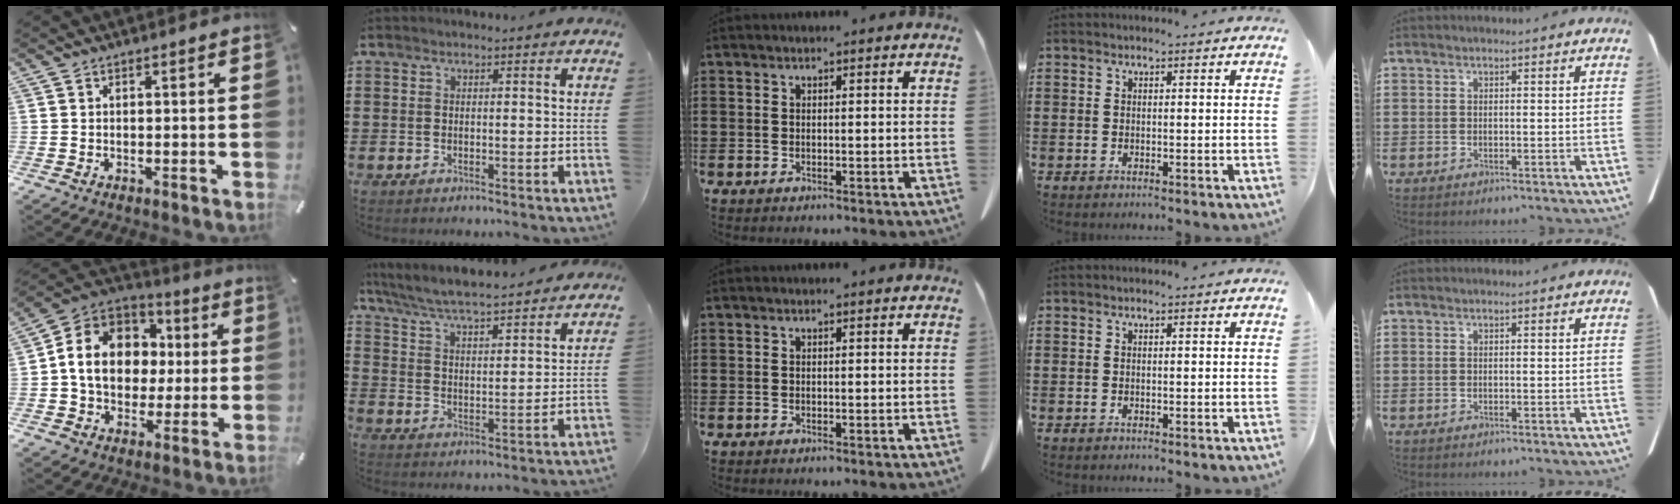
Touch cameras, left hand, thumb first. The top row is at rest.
{"thumb": {"total": 14.1, "force": [0.3, 12.1, 7.1], "torque": [-0.153, 0.006, 0.008]}, "index": {"total": 6.0, "force": [5.7, 0.1, 1.9], "torque": [-0.062, -0.039, 0.095]}}